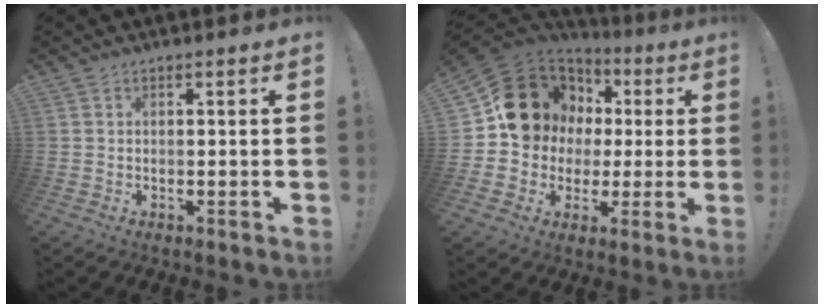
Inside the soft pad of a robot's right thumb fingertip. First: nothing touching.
{"total": 15.7, "force": [4.2, 13.7, 6.6], "torque": [-0.096, -0.013, 0.103]}